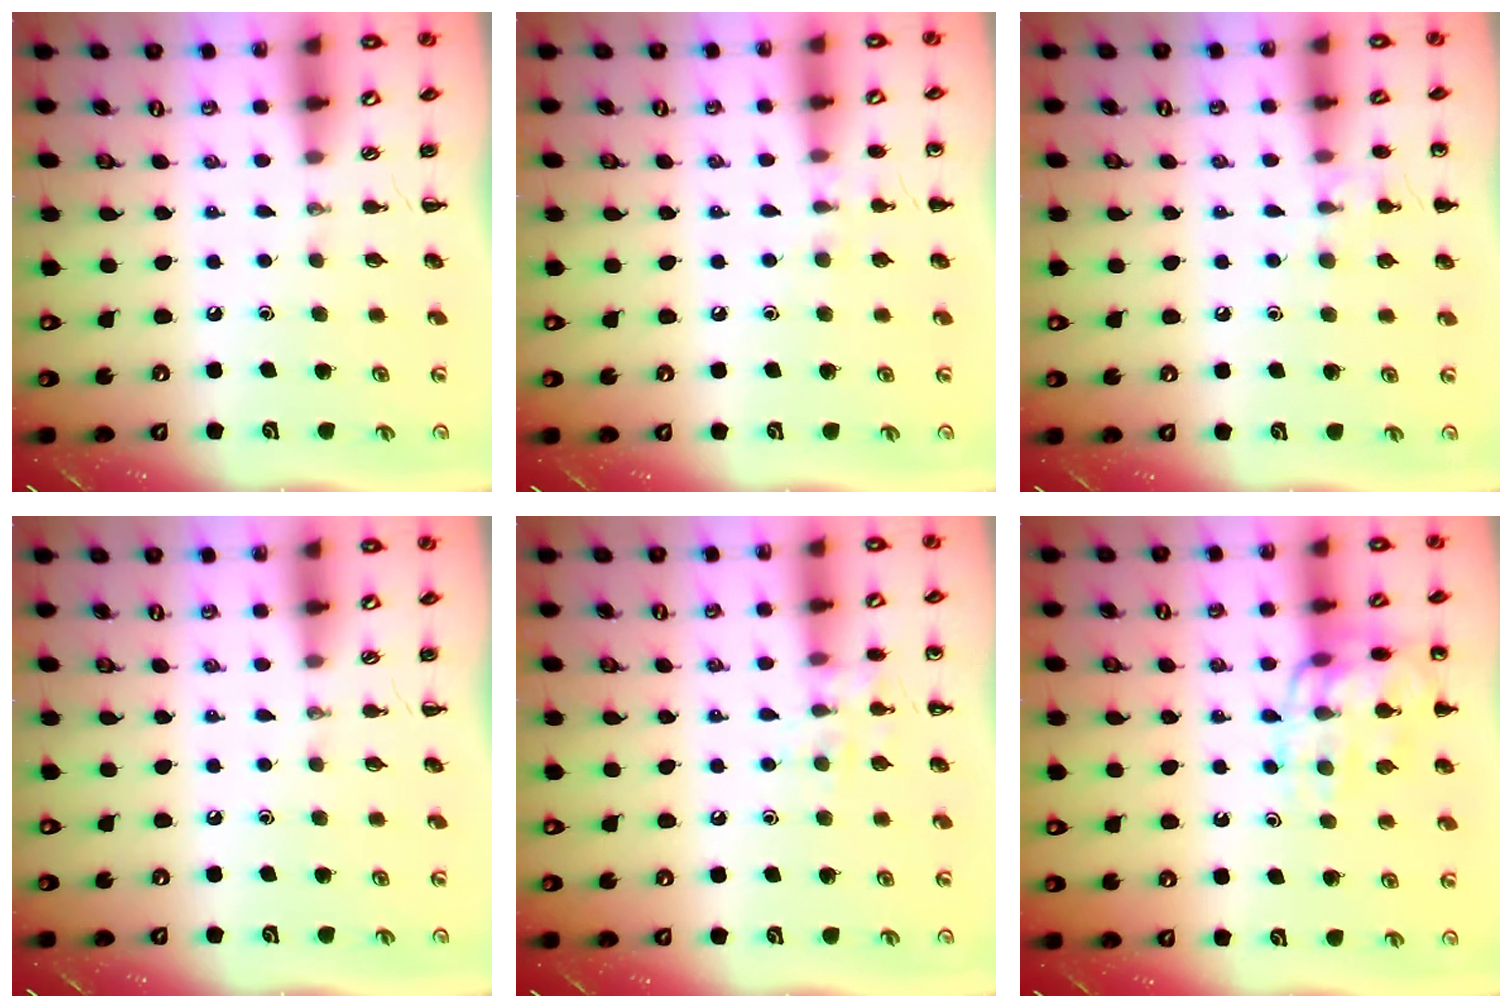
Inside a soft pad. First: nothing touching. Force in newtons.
{"total": 5.9, "press": 5.7, "slide": 1.4}
{"total": 8.6, "press": 8.4, "slide": 2.0}
{"total": 0.0}
{"total": 8.4, "press": 8.3, "slide": 1.1}
{"total": 15.1, "press": 15.0, "slide": 1.4}